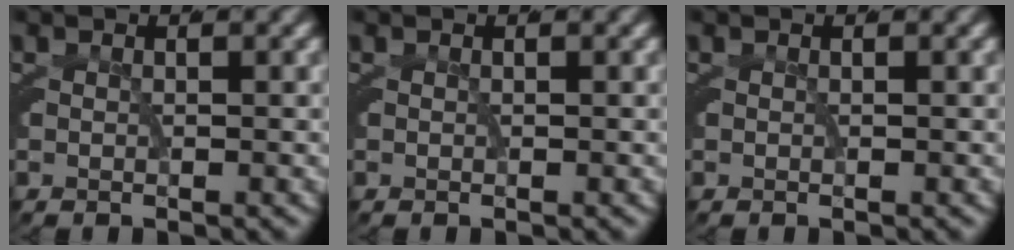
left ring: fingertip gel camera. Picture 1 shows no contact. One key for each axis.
{"total": 0.0}
{"total": 0.0}